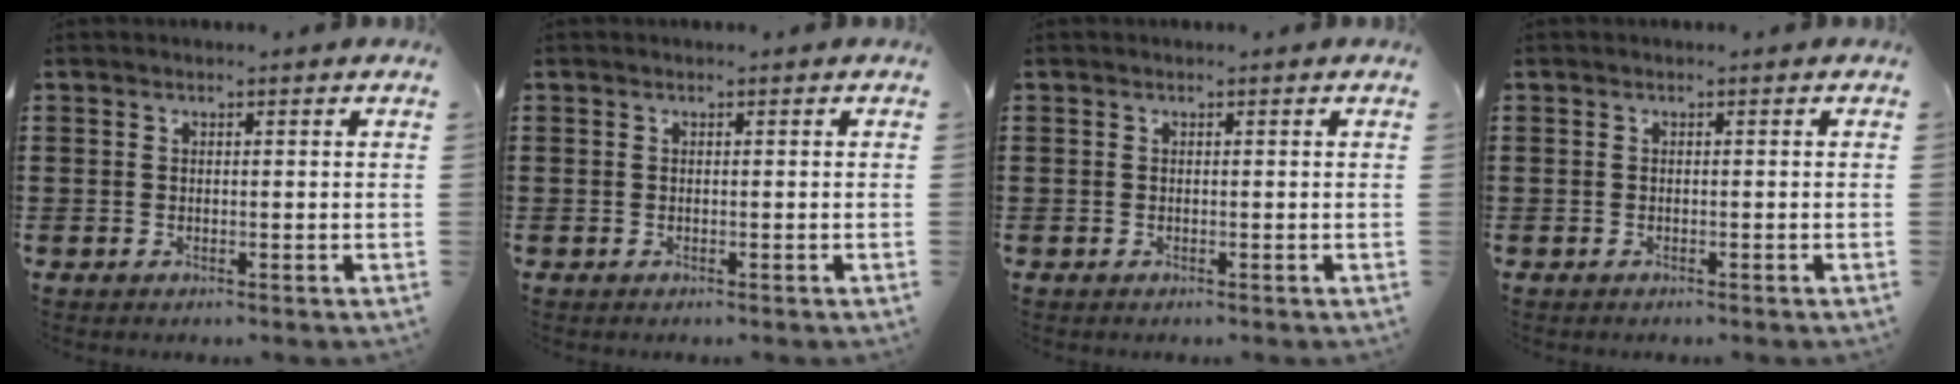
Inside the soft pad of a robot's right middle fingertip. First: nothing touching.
{"total": 0.0}
{"total": 0.0}
{"total": 0.0}